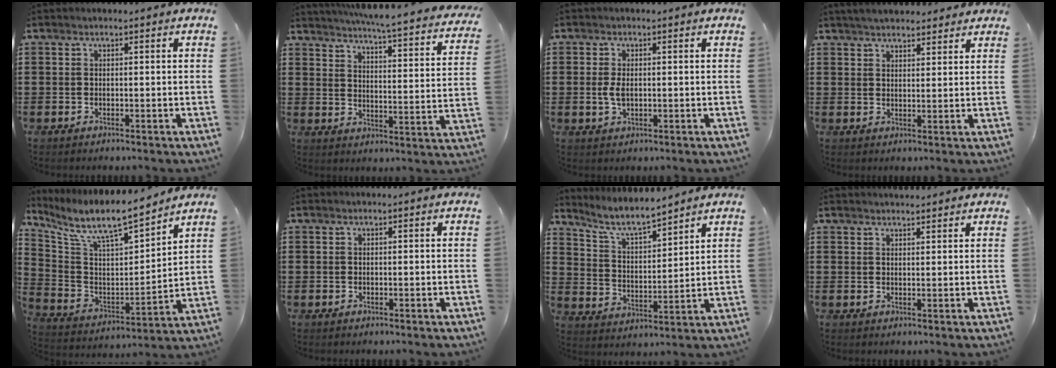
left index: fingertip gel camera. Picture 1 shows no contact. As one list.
[{"total": 4.6, "force": [4.1, -0.7, 1.8], "torque": [-0.049, -0.044, 0.060]}, {"total": 2.9, "force": [0.0, 1.6, 2.4], "torque": [-0.064, -0.001, -0.006]}, {"total": 3.4, "force": [3.2, 0.7, 0.7], "torque": [-0.022, -0.001, 0.061]}, {"total": 8.6, "force": [7.2, 1.8, 4.3], "torque": [-0.118, -0.051, 0.119]}, {"total": 0.0}, {"total": 6.9, "force": [6.2, 0.7, 3.0], "torque": [-0.081, -0.030, 0.108]}, {"total": 1.7, "force": [1.6, 0.2, 0.1], "torque": [-0.008, 0.002, 0.033]}]